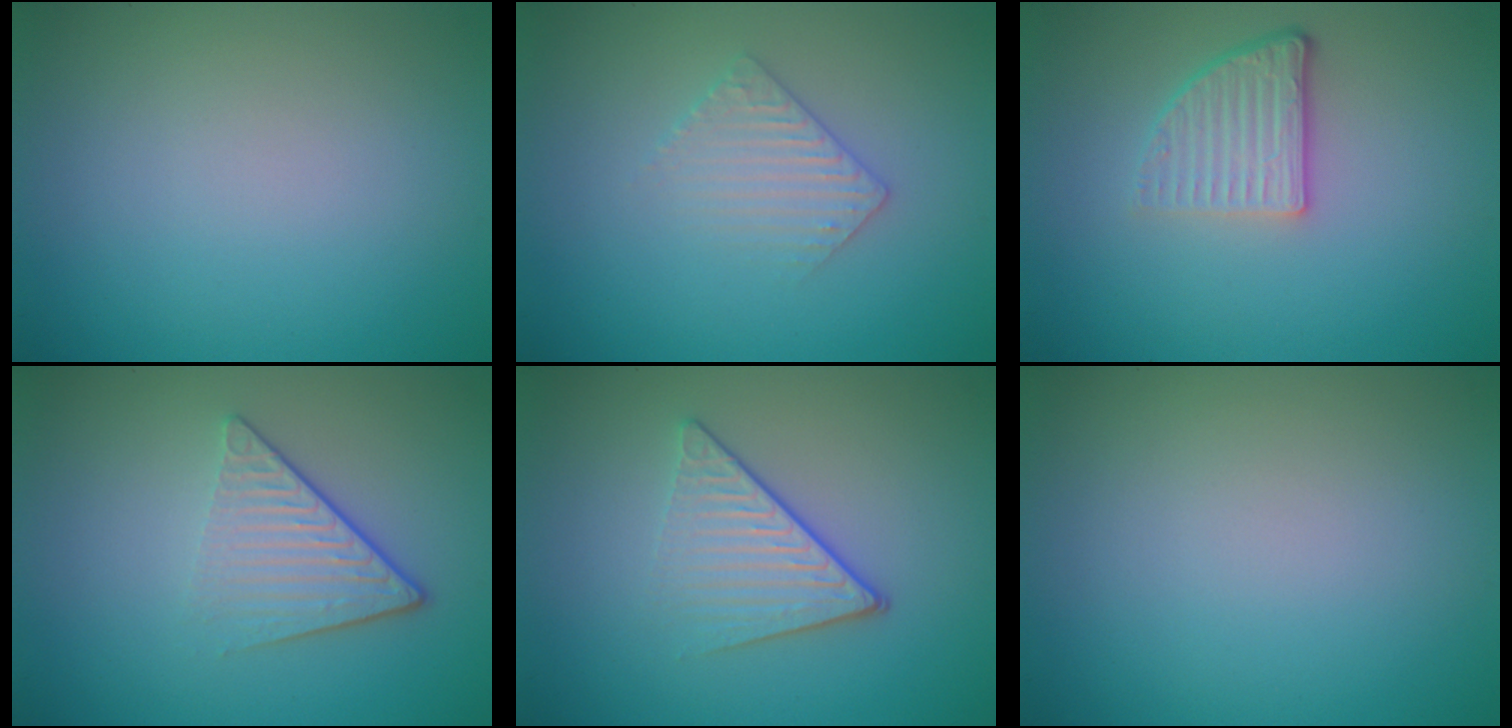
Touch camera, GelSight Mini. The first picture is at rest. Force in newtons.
{"total": 2.2, "press": 2.2, "slide": 0.5}
{"total": 3.3, "press": 2.5, "slide": 2.2}
{"total": 4.5, "press": 2.8, "slide": 3.5}
{"total": 4.2, "press": 2.9, "slide": 3.0}
{"total": 0.0}